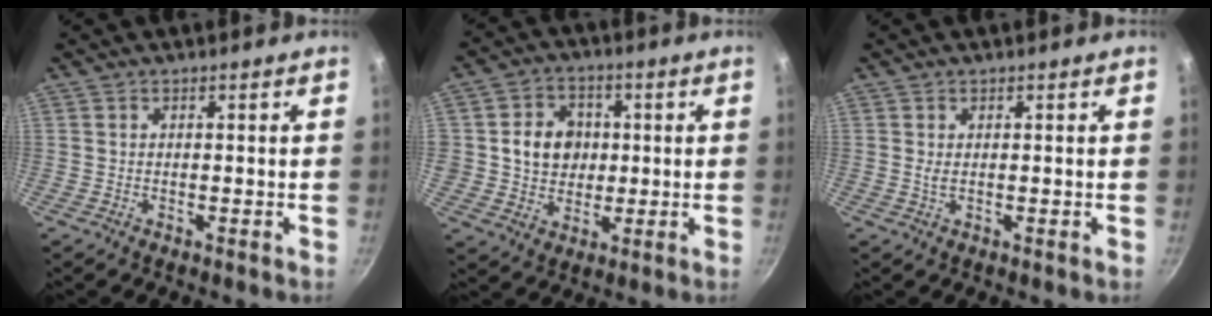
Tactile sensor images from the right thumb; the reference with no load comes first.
{"total": 9.6, "force": [1.0, 8.5, 4.4], "torque": [-0.036, 0.002, 0.014]}
{"total": 1.1, "force": [0.3, 0.4, 1.0], "torque": [-0.020, -0.004, 0.004]}